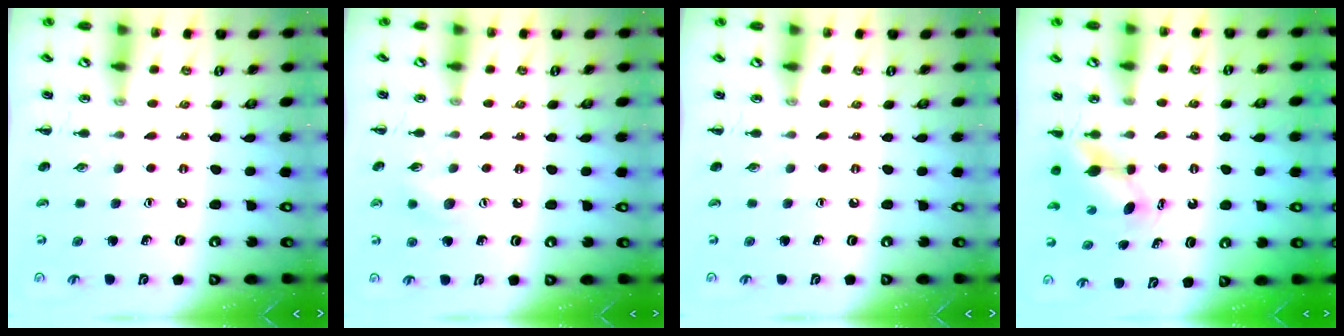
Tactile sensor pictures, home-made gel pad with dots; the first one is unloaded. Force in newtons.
{"total": 5.5, "press": 5.3, "slide": 1.4}
{"total": 0.0}
{"total": 4.9, "press": 4.9, "slide": 0.4}